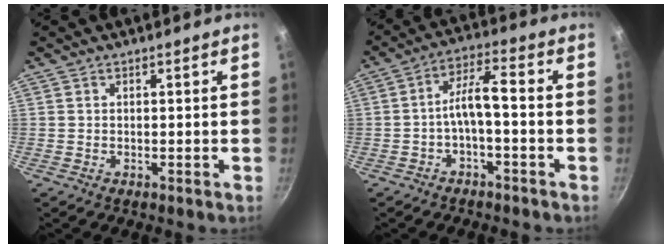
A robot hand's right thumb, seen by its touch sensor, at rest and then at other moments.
{"total": 6.4, "force": [-2.2, 2.0, 5.7], "torque": [-0.114, 0.041, -0.040]}